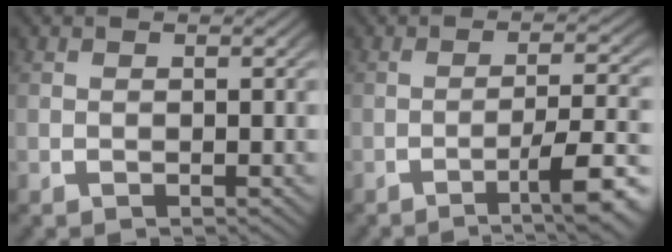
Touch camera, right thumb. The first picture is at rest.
{"total": 6.2, "force": [-2.6, 1.9, 5.3], "torque": [-0.078, -0.004, -0.038]}